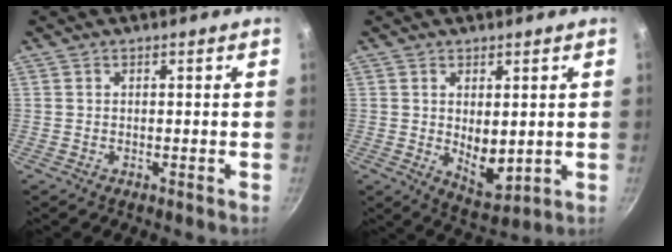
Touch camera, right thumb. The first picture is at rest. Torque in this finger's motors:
{"motor_torque": [-0.40, 0.45, -0.07, 0.10, 0.09]}